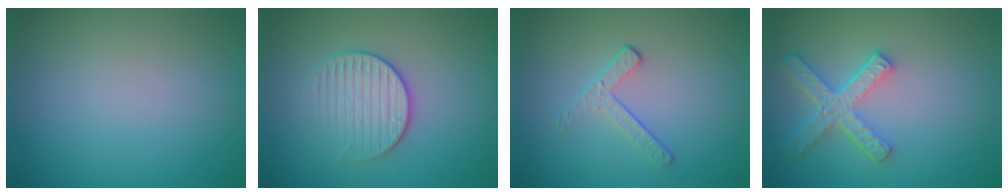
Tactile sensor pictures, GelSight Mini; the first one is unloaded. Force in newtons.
{"total": 3.3, "press": 2.9, "slide": 1.5}
{"total": 1.8, "press": 1.1, "slide": 1.4}
{"total": 4.5, "press": 3.5, "slide": 2.8}